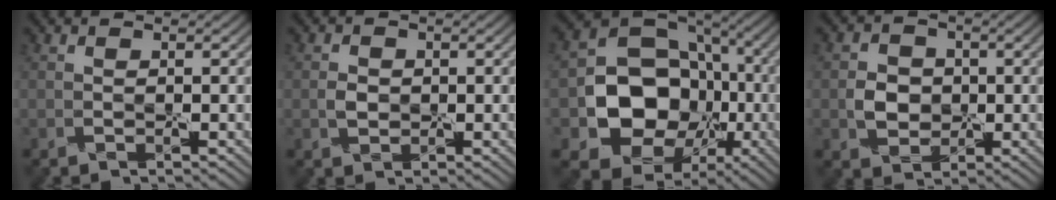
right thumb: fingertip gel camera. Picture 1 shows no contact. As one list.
[{"total": 0.9, "force": [0.1, 0.9, 0.3], "torque": [-0.003, 0.004, -0.004]}, {"total": 12.3, "force": [-2.5, 10.5, 5.9], "torque": [-0.101, -0.022, -0.047]}, {"total": 2.6, "force": [0.0, 2.5, 0.7], "torque": [-0.008, 0.005, -0.005]}]